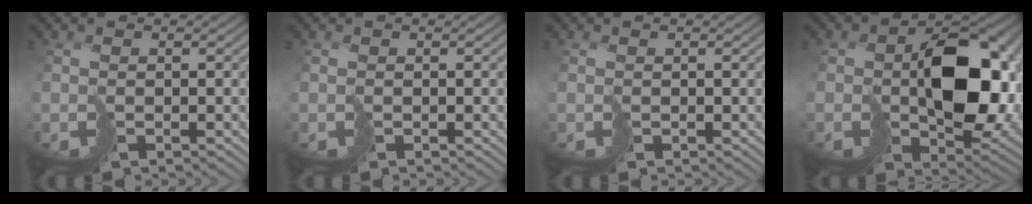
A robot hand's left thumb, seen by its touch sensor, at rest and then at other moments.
{"total": 0.0}
{"total": 0.0}
{"total": 13.0, "force": [1.0, 8.7, 9.6], "torque": [-0.134, -0.010, 0.036]}